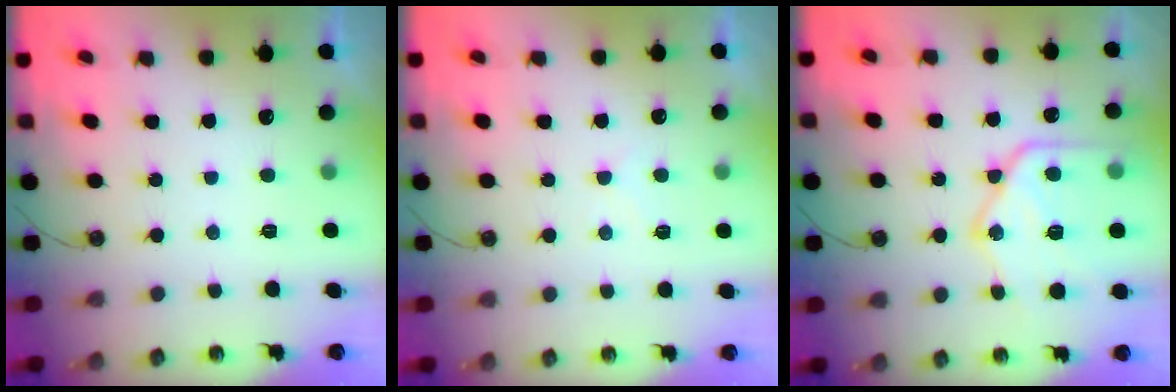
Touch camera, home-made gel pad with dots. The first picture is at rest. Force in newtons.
{"total": 7.0, "press": 6.9, "slide": 0.5}
{"total": 20.5, "press": 20.4, "slide": 1.7}